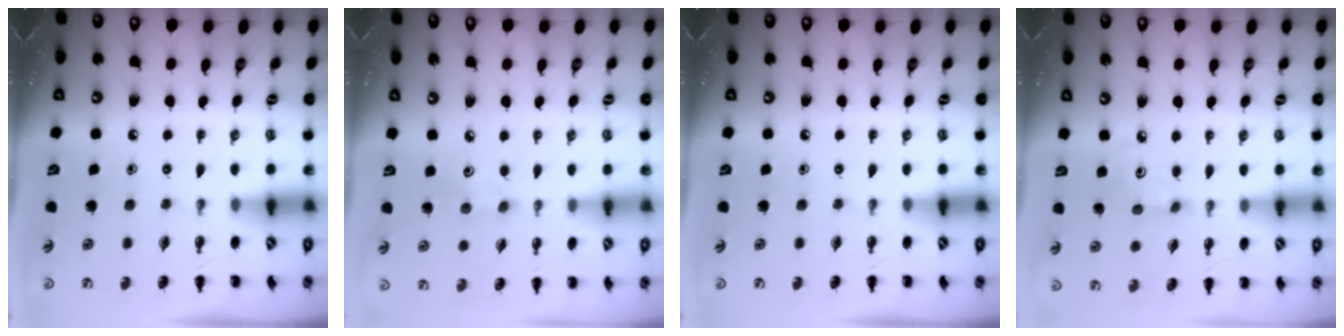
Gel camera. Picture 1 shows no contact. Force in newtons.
{"total": 3.7, "press": 3.6, "slide": 0.9}
{"total": 0.0}
{"total": 3.4, "press": 3.3, "slide": 0.8}